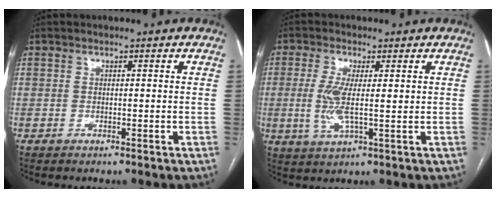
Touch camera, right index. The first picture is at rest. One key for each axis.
{"total": 5.8, "fx": 0.2, "fy": 1.3, "fz": 5.6, "tx": -0.128, "ty": -0.008, "tz": 0.005}